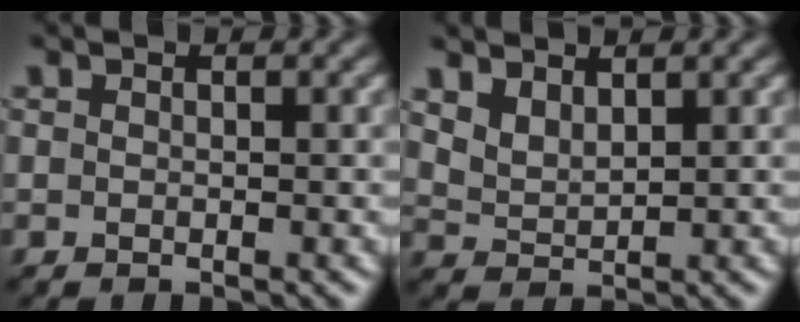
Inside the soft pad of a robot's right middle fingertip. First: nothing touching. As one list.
[{"total": 2.3, "force": [1.9, 1.0, 1.0], "torque": [-0.027, 0.000, 0.042]}]